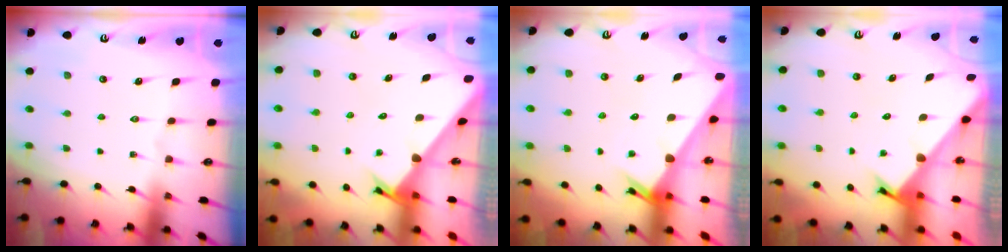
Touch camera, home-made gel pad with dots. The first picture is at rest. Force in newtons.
{"total": 2.7, "press": 2.7, "slide": 0.3}
{"total": 2.1, "press": 2.1, "slide": 0.1}
{"total": 2.3, "press": 2.3, "slide": 0.2}